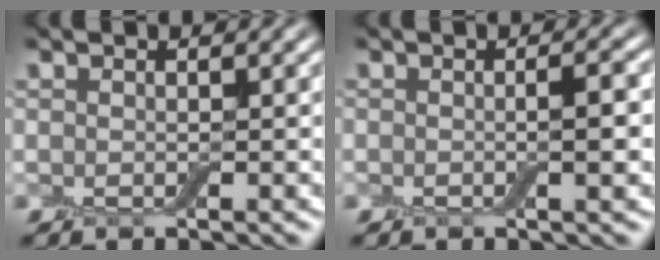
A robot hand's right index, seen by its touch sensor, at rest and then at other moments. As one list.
[{"total": 2.2, "force": [-0.3, 0.4, 2.2], "torque": [-0.032, 0.002, -0.007]}]